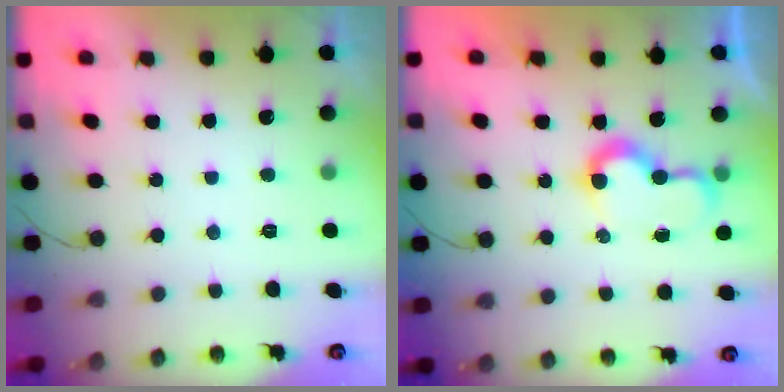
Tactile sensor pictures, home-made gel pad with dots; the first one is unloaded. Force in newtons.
{"total": 7.5, "press": 7.5, "slide": 0.4}